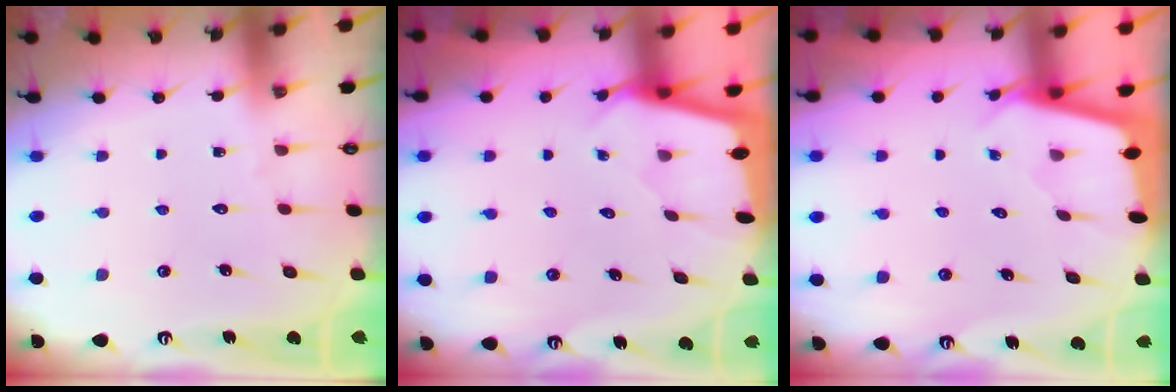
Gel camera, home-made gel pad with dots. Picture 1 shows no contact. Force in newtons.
{"total": 1.7, "press": 1.7, "slide": 0.2}
{"total": 1.9, "press": 1.9, "slide": 0.2}